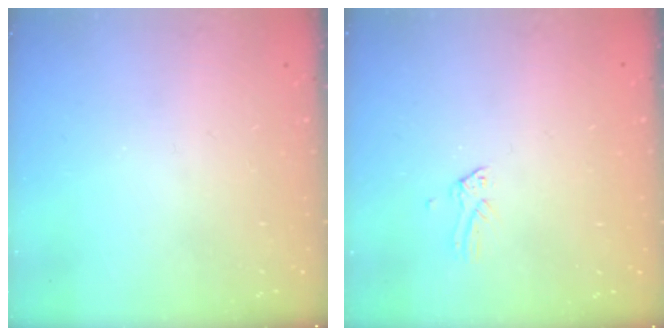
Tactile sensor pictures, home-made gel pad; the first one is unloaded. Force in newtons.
{"total": 0.0}